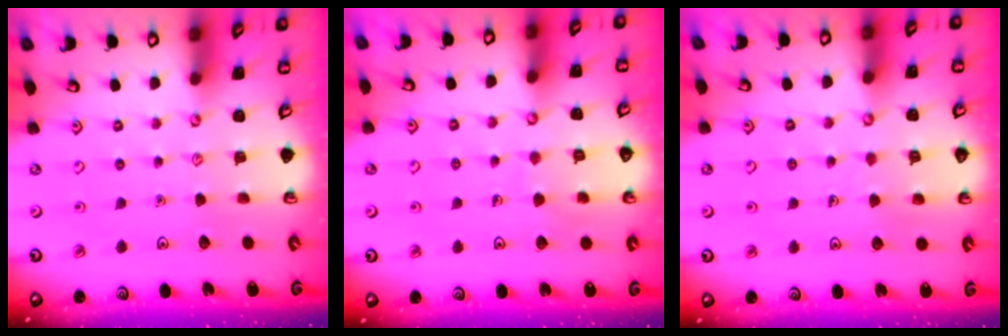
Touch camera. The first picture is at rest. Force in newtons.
{"total": 5.5, "press": 5.5, "slide": 0.6}
{"total": 4.4, "press": 4.4, "slide": 0.2}